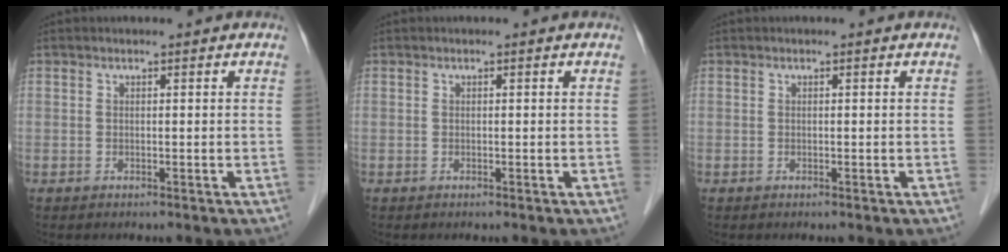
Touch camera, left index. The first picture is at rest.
{"total": 0.0}
{"total": 0.0}